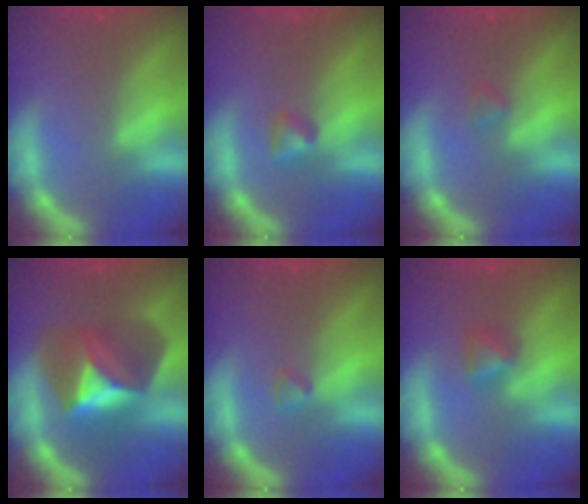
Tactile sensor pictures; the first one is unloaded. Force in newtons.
{"total": 1.4}
{"total": 0.9}
{"total": 7.9}
{"total": 0.9}
{"total": 1.9}